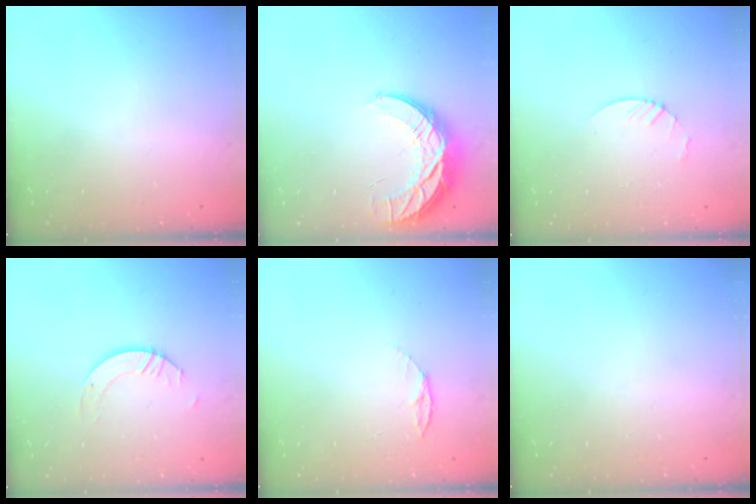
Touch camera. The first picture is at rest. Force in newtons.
{"total": 11.6, "press": 11.6, "slide": 0.9}
{"total": 3.0, "press": 3.0, "slide": 0.3}
{"total": 3.9, "press": 3.9, "slide": 0.3}
{"total": 4.4, "press": 4.4, "slide": 0.5}
{"total": 0.0}